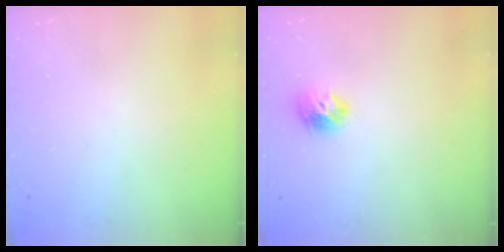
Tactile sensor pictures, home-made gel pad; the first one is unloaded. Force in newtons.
{"total": 8.7, "press": 8.7, "slide": 0.3}